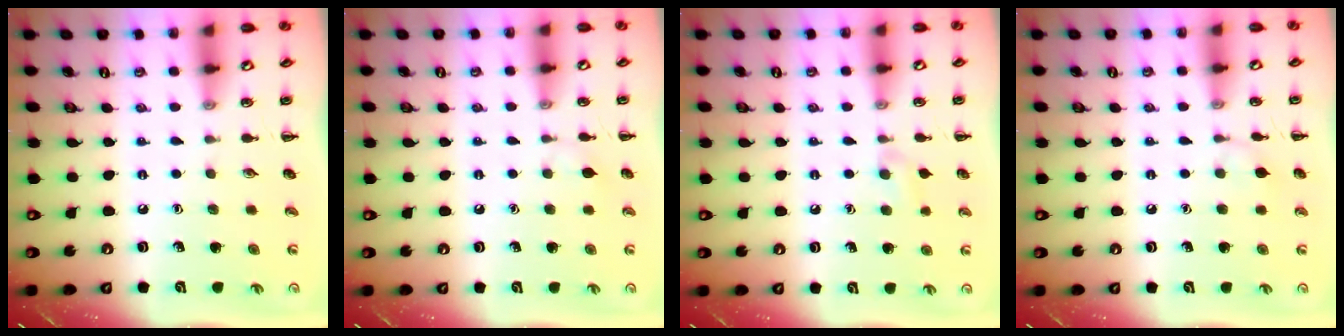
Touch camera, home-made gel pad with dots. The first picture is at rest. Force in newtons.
{"total": 3.7, "press": 3.6, "slide": 0.9}
{"total": 5.3, "press": 5.0, "slide": 1.9}
{"total": 4.7, "press": 4.3, "slide": 1.8}